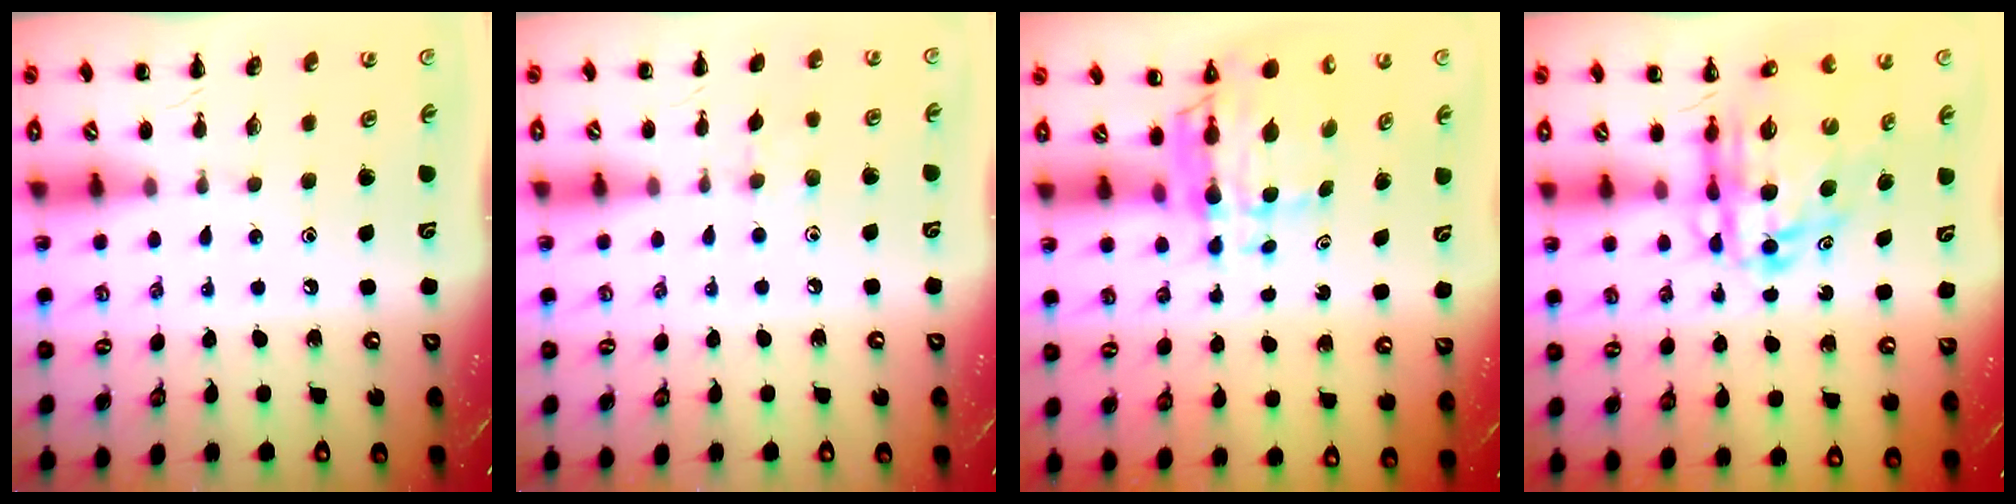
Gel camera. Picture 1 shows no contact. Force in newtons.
{"total": 4.9, "press": 4.5, "slide": 1.9}
{"total": 7.5, "press": 7.0, "slide": 2.7}
{"total": 10.2, "press": 9.8, "slide": 3.1}